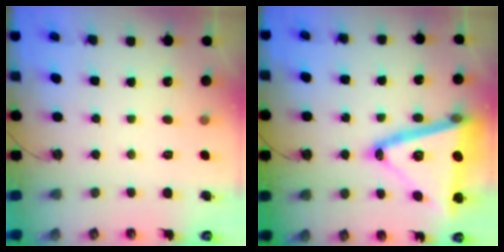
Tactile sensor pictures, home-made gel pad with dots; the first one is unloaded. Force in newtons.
{"total": 26.8, "press": 26.5, "slide": 3.9}